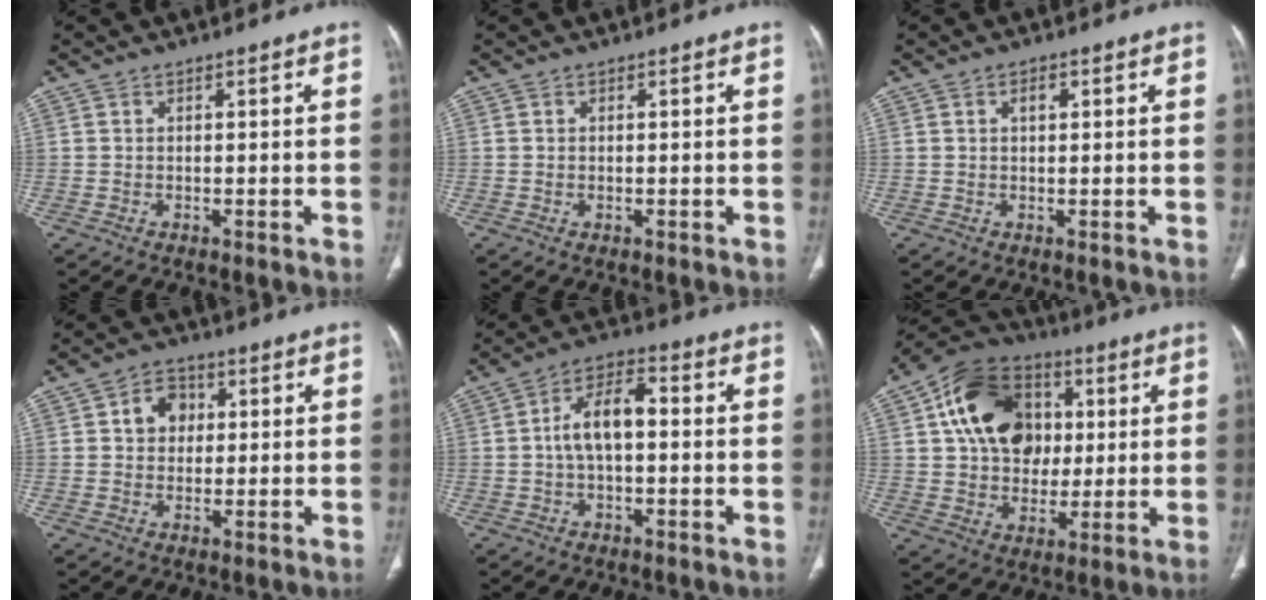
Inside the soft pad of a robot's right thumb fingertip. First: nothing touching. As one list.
[{"total": 0.0}, {"total": 1.7, "force": [0.7, 0.9, 1.3], "torque": [-0.020, 0.000, 0.010]}, {"total": 5.8, "force": [1.2, 4.7, 3.1], "torque": [-0.023, 0.006, 0.016]}, {"total": 8.7, "force": [0.0, 4.5, 7.4], "torque": [-0.134, 0.030, -0.010]}, {"total": 19.0, "force": [4.5, 14.3, 11.7], "torque": [-0.173, 0.009, 0.074]}]